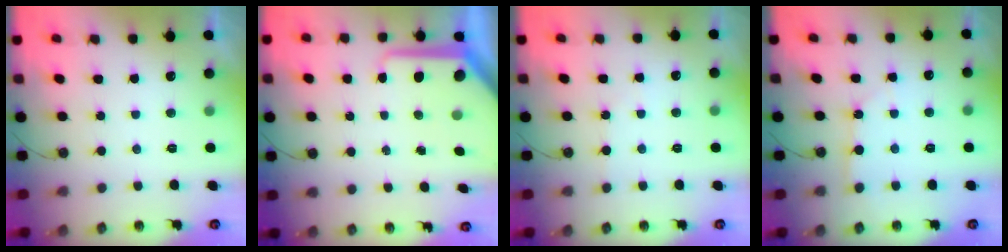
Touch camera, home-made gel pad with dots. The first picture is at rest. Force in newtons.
{"total": 9.1, "press": 9.0, "slide": 0.9}
{"total": 2.7, "press": 2.7, "slide": 0.4}
{"total": 2.4, "press": 2.3, "slide": 0.3}